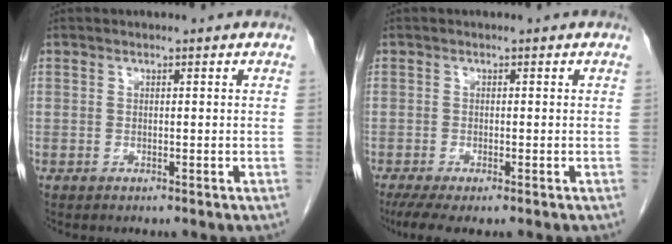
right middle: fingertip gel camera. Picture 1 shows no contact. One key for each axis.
{"total": 5.1, "fx": -3.6, "fy": 1.0, "fz": 3.4, "tx": -0.060, "ty": -0.017, "tz": -0.059}